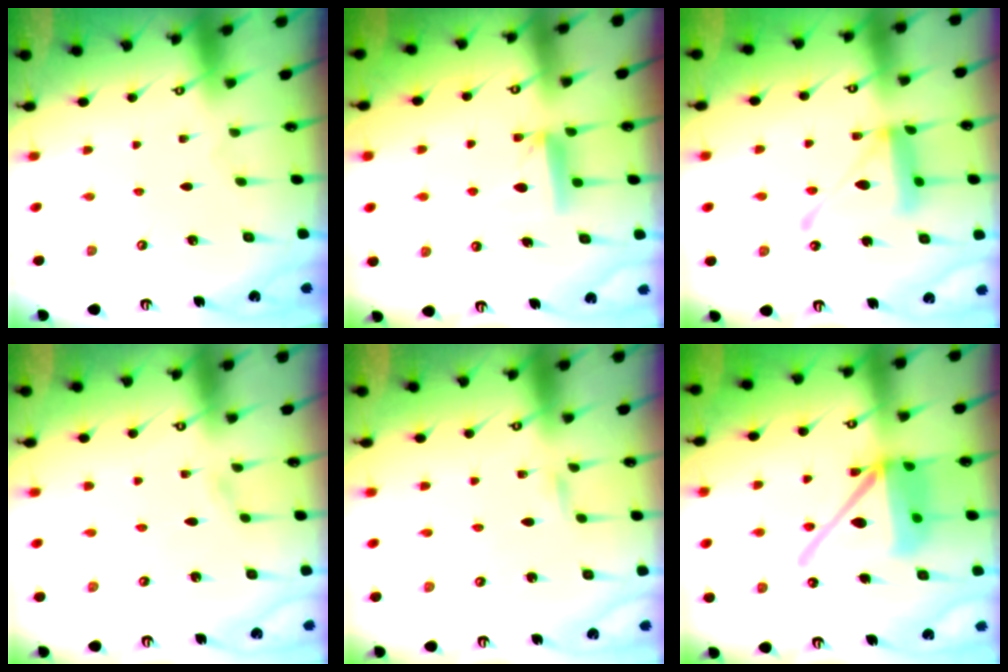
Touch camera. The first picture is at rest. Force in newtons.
{"total": 7.2, "press": 7.2, "slide": 0.8}
{"total": 14.0, "press": 14.0, "slide": 1.2}
{"total": 1.4, "press": 1.4, "slide": 0.2}
{"total": 1.6, "press": 1.6, "slide": 0.1}
{"total": 17.2, "press": 17.0, "slide": 2.7}